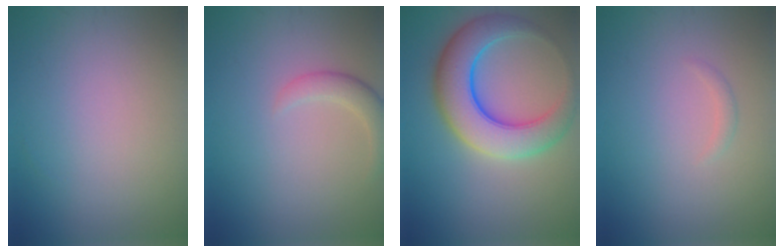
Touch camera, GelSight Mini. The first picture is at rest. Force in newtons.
{"total": 2.2, "press": 2.2, "slide": 0.2}
{"total": 8.4, "press": 8.4, "slide": 0.4}
{"total": 0.7, "press": 0.7, "slide": 0.0}